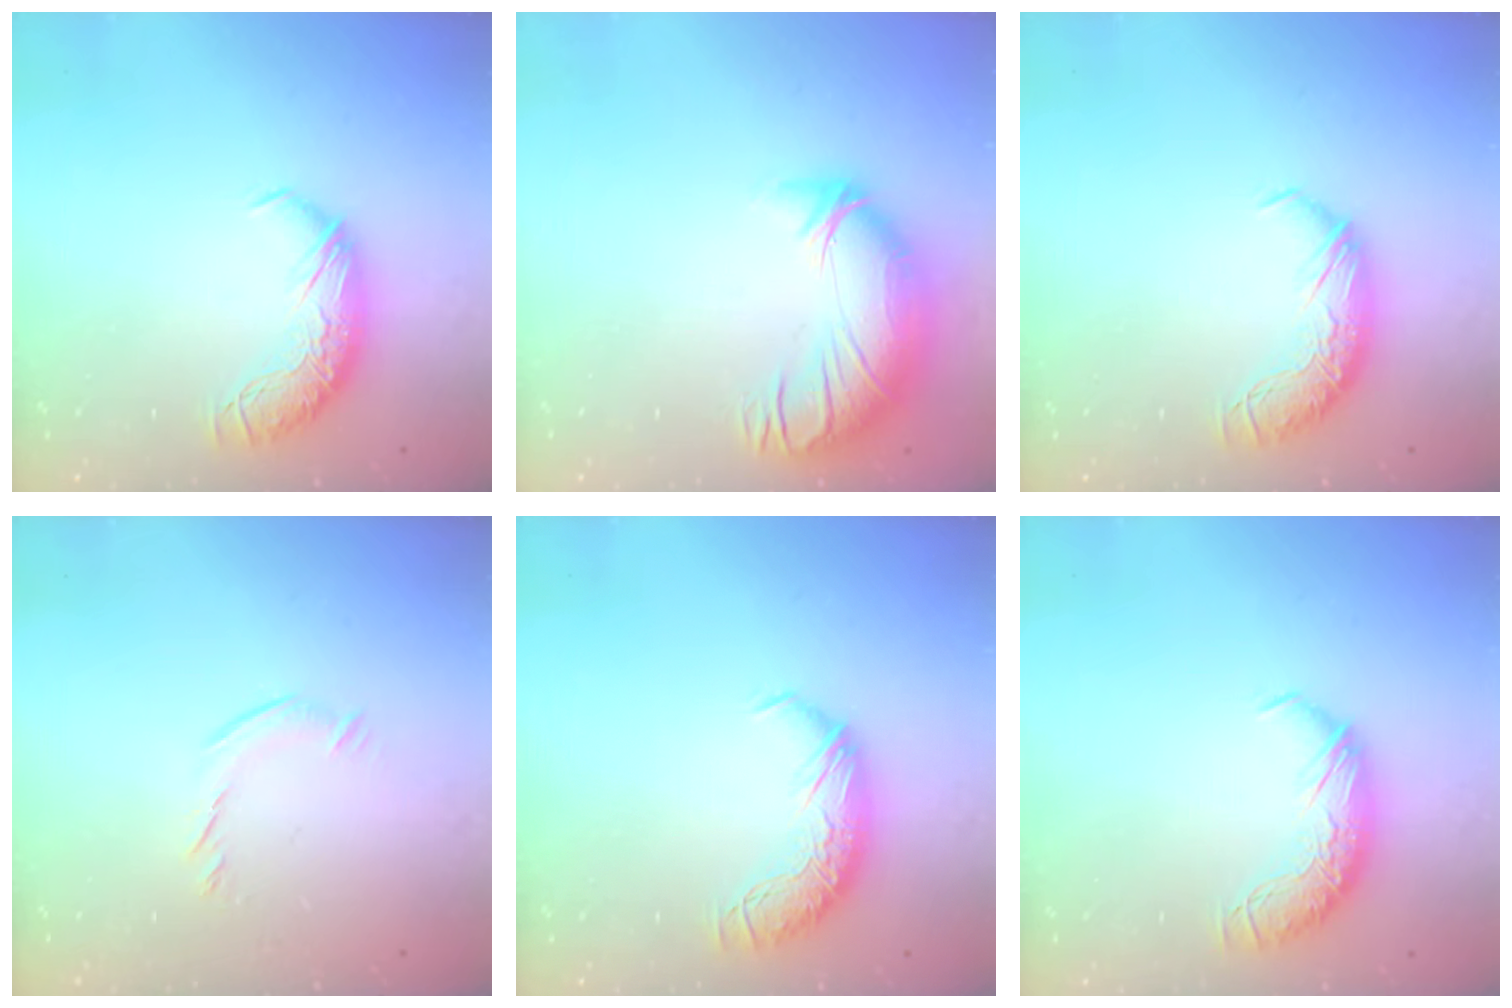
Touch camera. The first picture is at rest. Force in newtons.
{"total": 3.8, "press": 2.1, "slide": 3.2}
{"total": 0.0}
{"total": 5.5, "press": 5.4, "slide": 0.8}
{"total": 0.0}
{"total": 0.0}